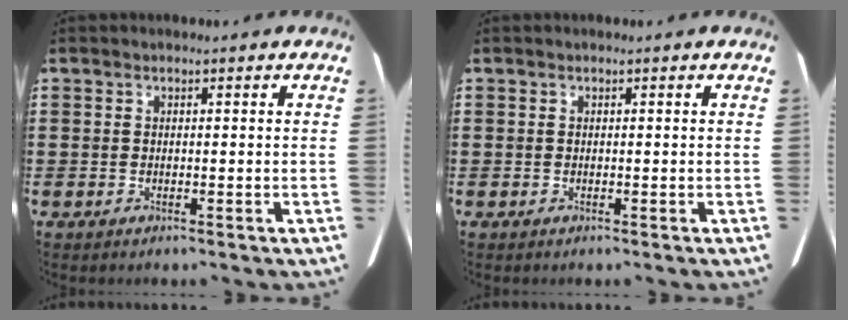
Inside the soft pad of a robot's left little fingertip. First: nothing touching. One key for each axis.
{"total": 0.0}